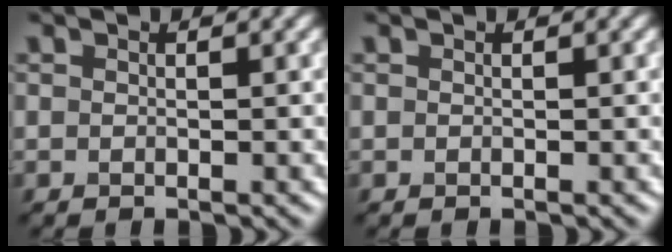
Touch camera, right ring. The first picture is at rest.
{"total": 0.0}